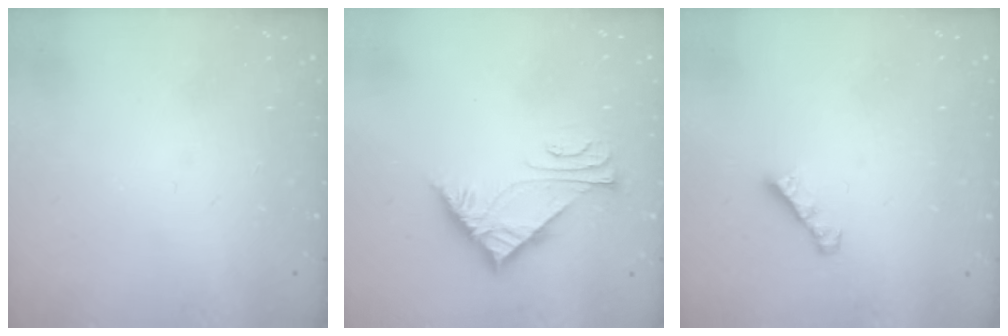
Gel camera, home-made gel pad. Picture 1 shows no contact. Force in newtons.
{"total": 6.0, "press": 6.0, "slide": 0.7}
{"total": 3.0, "press": 3.0, "slide": 0.3}